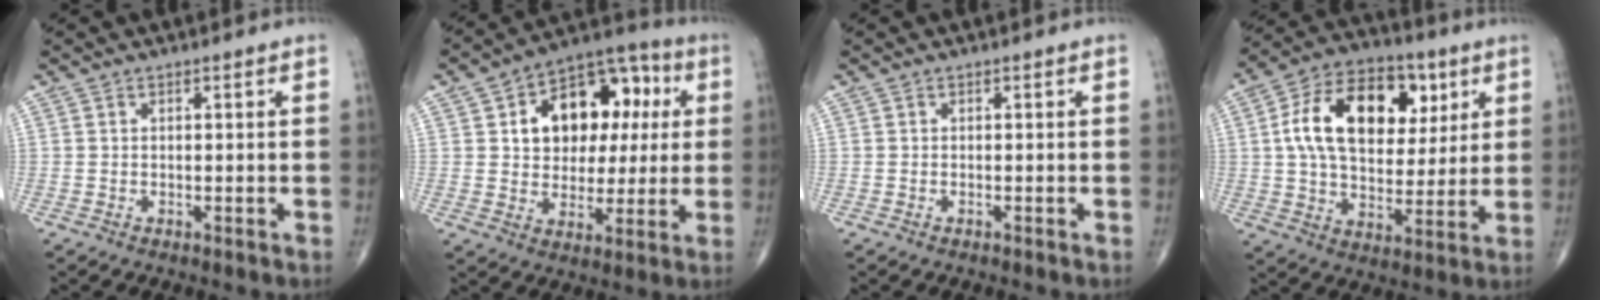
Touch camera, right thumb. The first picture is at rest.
{"total": 17.6, "force": [4.1, 12.0, 12.1], "torque": [-0.125, 0.020, 0.060]}
{"total": 0.0}
{"total": 20.6, "force": [5.6, 13.1, 14.9], "torque": [-0.224, 0.001, 0.089]}